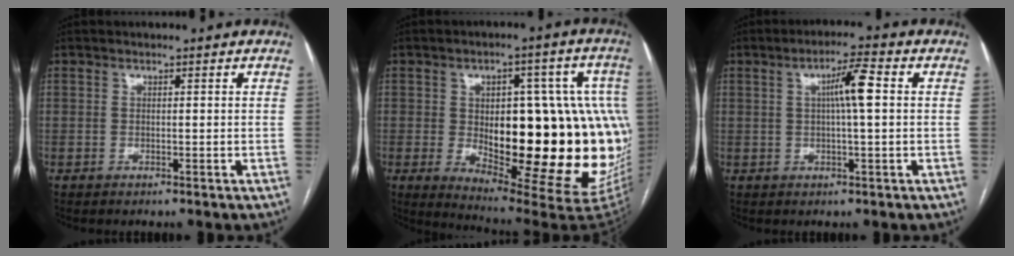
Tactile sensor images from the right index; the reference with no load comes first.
{"total": 27.8, "force": [-1.1, 8.8, 26.4], "torque": [-0.276, 0.025, 0.014]}
{"total": 5.8, "force": [1.0, 0.4, 5.7], "torque": [-0.099, 0.013, 0.015]}